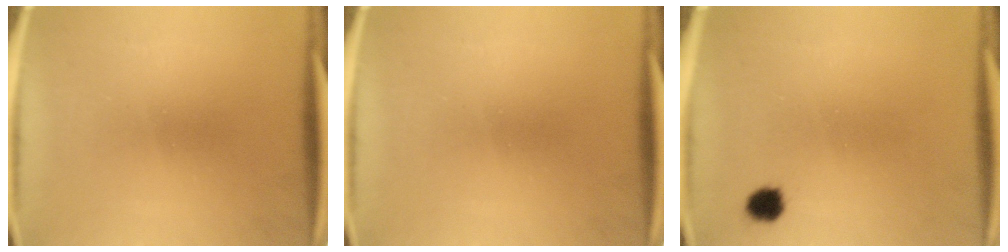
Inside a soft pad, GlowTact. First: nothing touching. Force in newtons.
{"total": 0.0}
{"total": 2.8}